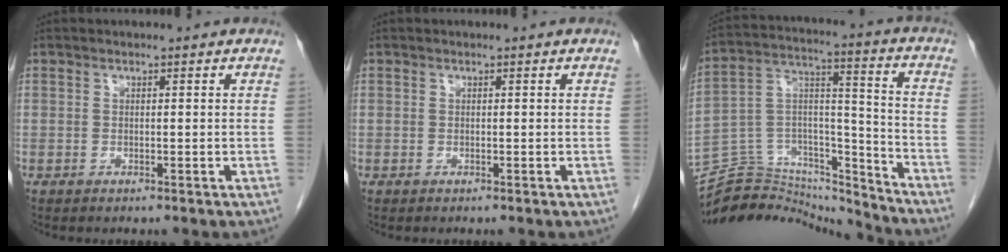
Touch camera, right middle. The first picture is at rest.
{"total": 0.0}
{"total": 19.6, "force": [-18.9, 4.5, 2.8], "torque": [-0.057, 0.065, -0.301]}